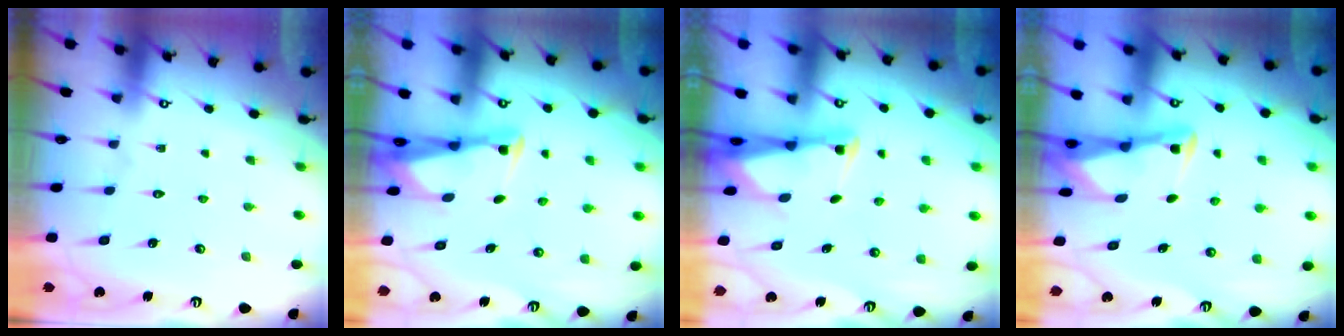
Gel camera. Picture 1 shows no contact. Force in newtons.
{"total": 2.5, "press": 2.5, "slide": 0.5}
{"total": 3.3, "press": 3.3, "slide": 0.5}
{"total": 3.0, "press": 3.0, "slide": 0.4}